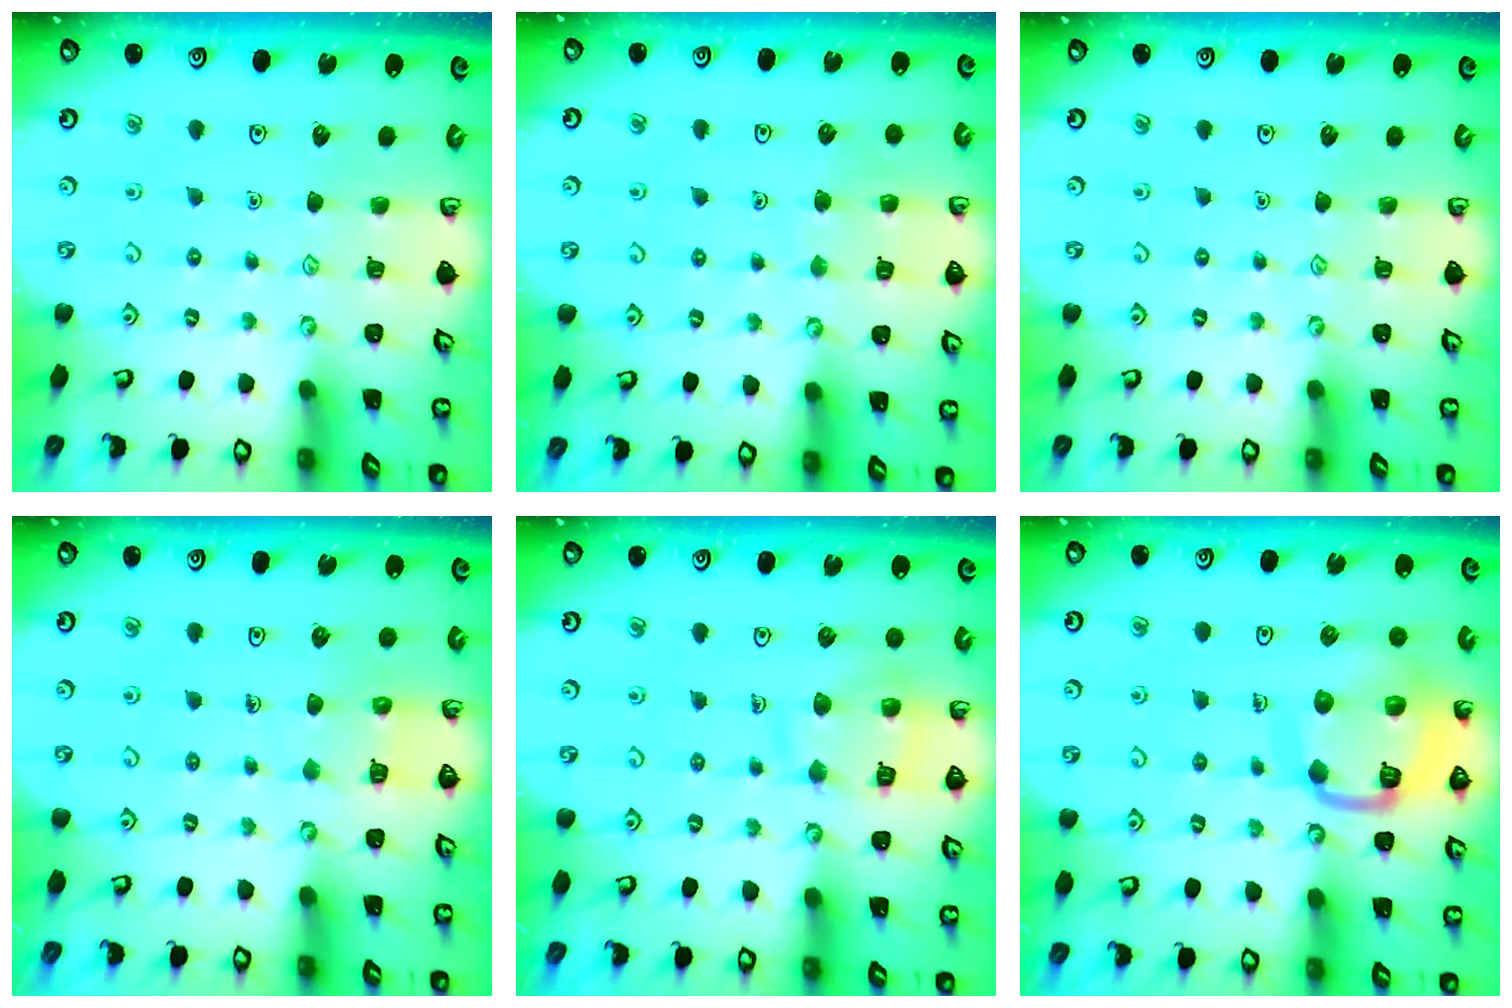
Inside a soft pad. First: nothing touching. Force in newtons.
{"total": 5.5, "press": 5.5, "slide": 0.5}
{"total": 0.0}
{"total": 5.3, "press": 5.3, "slide": 0.5}
{"total": 12.4, "press": 12.4, "slide": 1.2}
{"total": 15.9, "press": 15.9, "slide": 1.6}